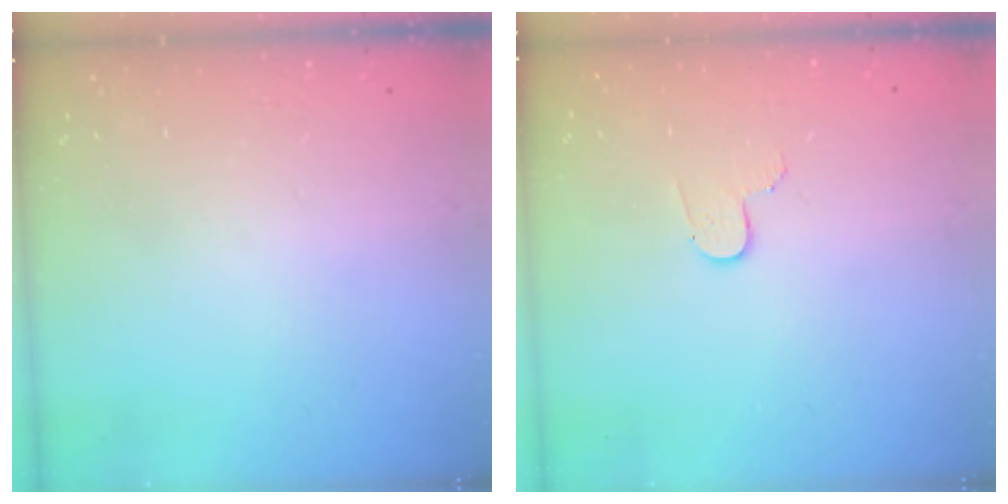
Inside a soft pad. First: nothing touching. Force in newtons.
{"total": 3.4, "press": 3.4, "slide": 0.3}